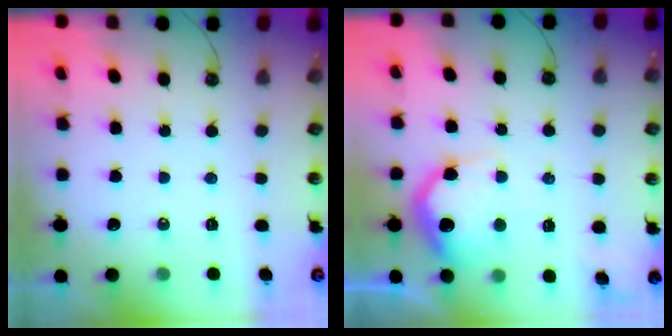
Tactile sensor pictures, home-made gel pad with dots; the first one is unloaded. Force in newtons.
{"total": 16.0, "press": 15.9, "slide": 1.1}